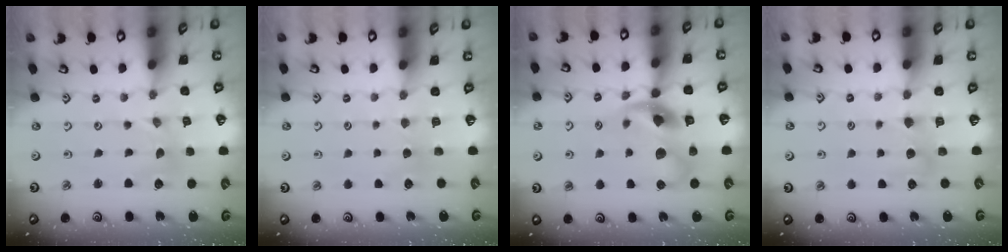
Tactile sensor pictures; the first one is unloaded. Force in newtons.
{"total": 2.5, "press": 2.5, "slide": 0.3}
{"total": 12.4, "press": 12.2, "slide": 2.2}
{"total": 3.6, "press": 3.6, "slide": 0.5}